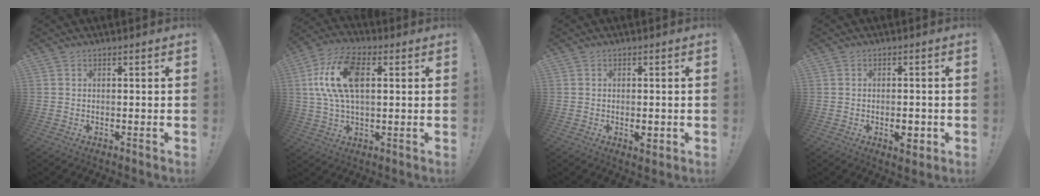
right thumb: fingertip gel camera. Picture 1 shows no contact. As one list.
[{"total": 15.7, "force": [3.4, 8.5, 12.7], "torque": [-0.241, 0.006, 0.062]}, {"total": 2.4, "force": [-0.7, 1.2, 2.0], "torque": [-0.021, 0.000, -0.010]}, {"total": 4.3, "force": [-1.5, 2.2, 3.4], "torque": [-0.033, 0.003, -0.026]}]